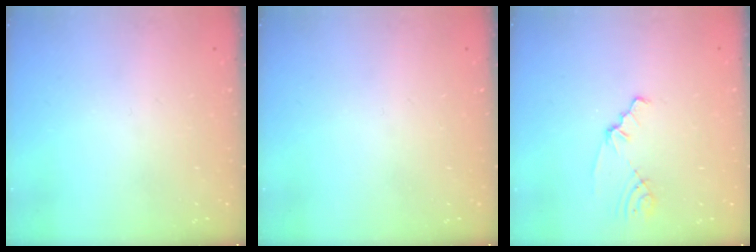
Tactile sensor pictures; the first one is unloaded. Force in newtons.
{"total": 0.0}
{"total": 1.8, "press": 1.8, "slide": 0.2}